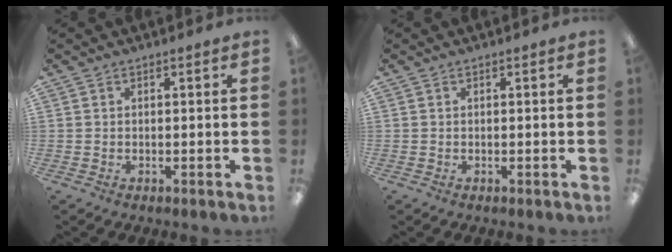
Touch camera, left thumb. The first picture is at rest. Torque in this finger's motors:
{"motor_torque": [-0.01, 0.00, 0.01, -0.03, 0.00]}